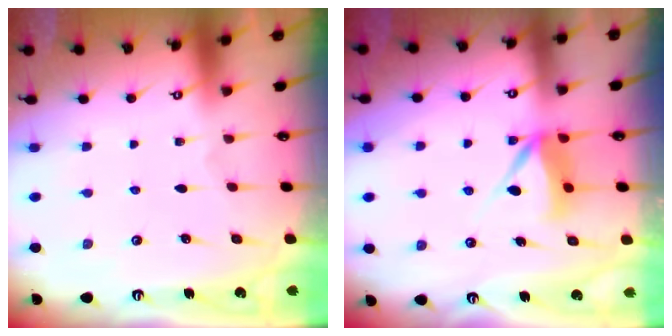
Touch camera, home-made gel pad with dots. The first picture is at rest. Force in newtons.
{"total": 6.7, "press": 6.7, "slide": 0.7}